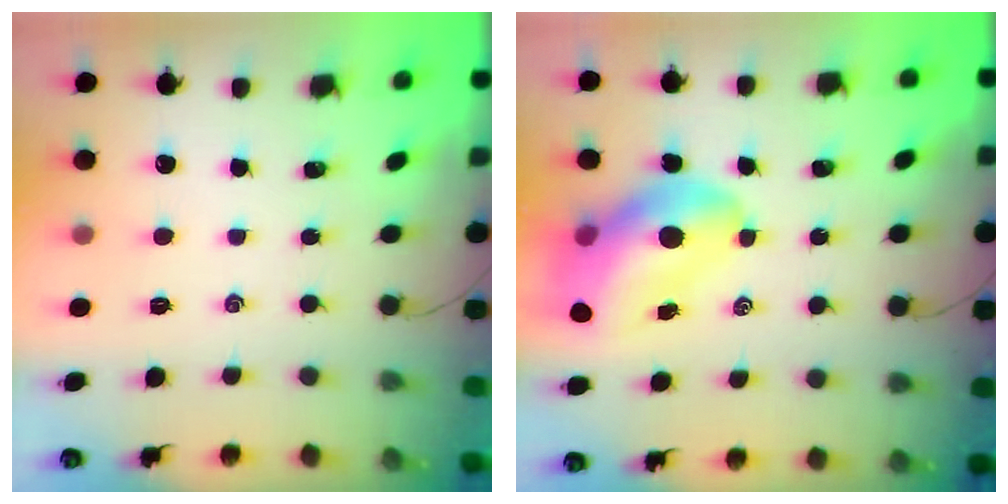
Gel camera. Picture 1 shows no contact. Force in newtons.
{"total": 15.7, "press": 15.0, "slide": 4.5}